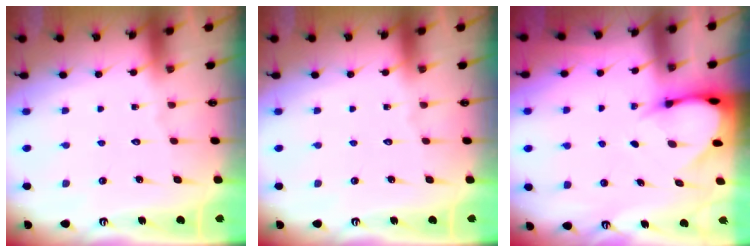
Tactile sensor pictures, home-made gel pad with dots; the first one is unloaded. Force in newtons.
{"total": 0.0}
{"total": 3.9, "press": 3.9, "slide": 0.3}